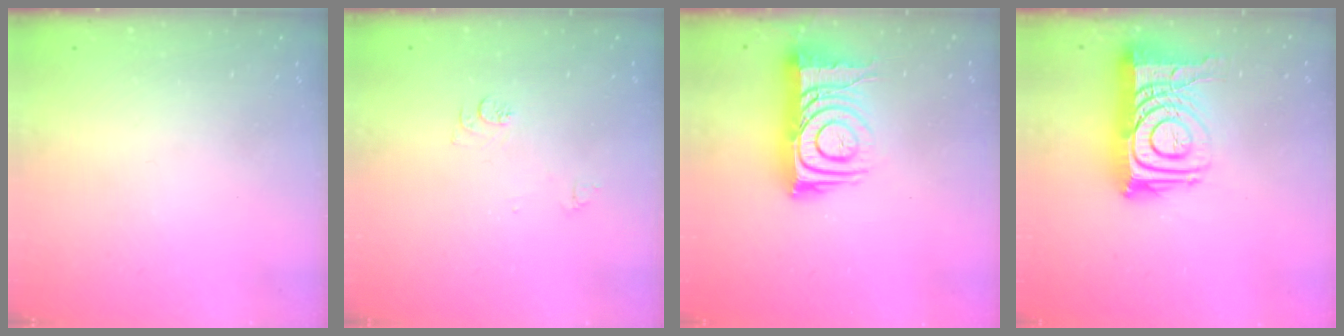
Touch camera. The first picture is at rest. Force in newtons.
{"total": 7.4, "press": 7.3, "slide": 0.8}
{"total": 14.0, "press": 14.0, "slide": 1.0}
{"total": 15.5, "press": 15.4, "slide": 1.5}